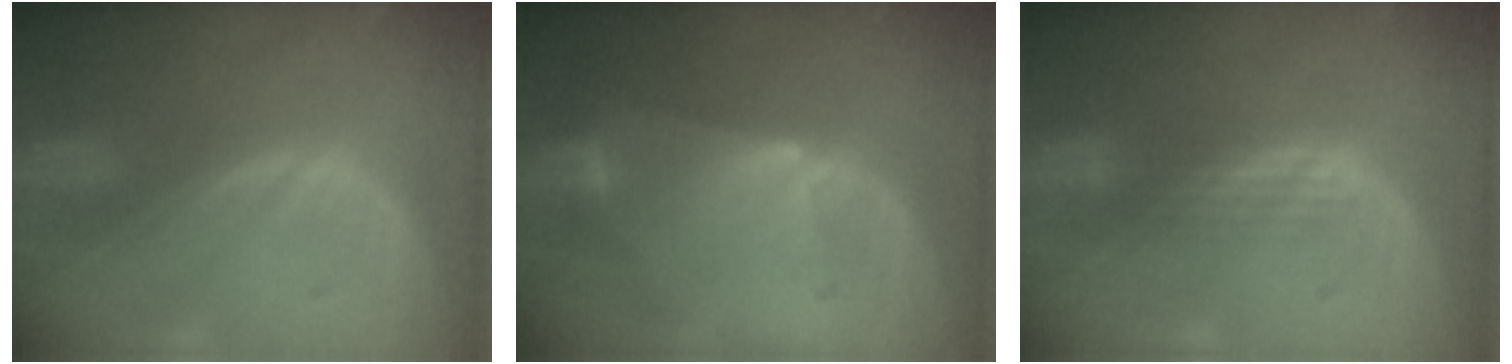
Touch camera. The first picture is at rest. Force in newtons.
{"total": 6.7, "press": 6.2, "slide": 2.4}
{"total": 2.9, "press": 2.5, "slide": 1.5}